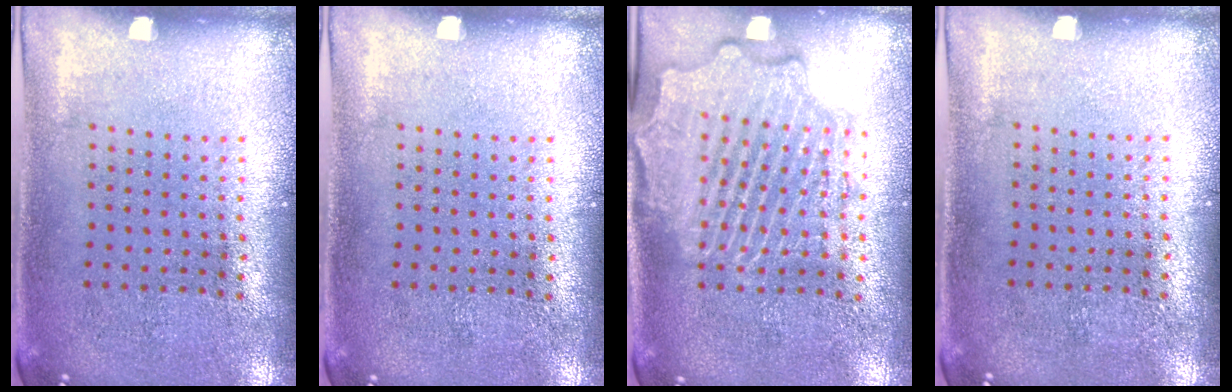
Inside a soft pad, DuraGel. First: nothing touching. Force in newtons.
{"total": 0.0}
{"total": 2.6, "press": 2.6, "slide": 0.3}
{"total": 0.0}